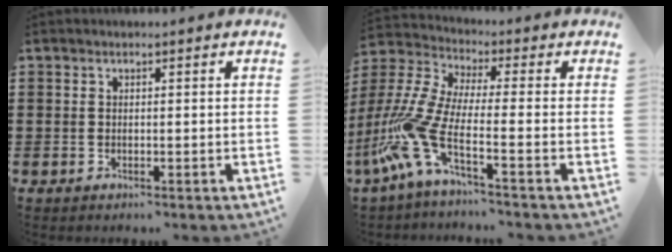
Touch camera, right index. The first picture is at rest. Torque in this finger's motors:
{"motor_torque": [2.15, -0.01, 1.05, 0.21]}